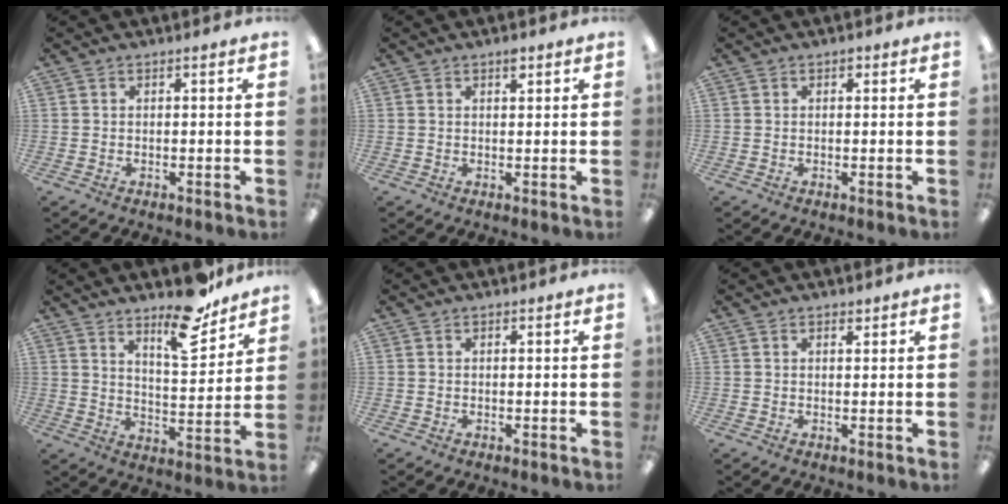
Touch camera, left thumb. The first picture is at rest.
{"total": 1.9, "force": [1.3, 0.8, 1.2], "torque": [-0.010, -0.005, 0.019]}
{"total": 1.0, "force": [0.5, 0.7, 0.6], "torque": [-0.004, 0.001, 0.006]}
{"total": 13.7, "force": [10.8, 4.3, 7.3], "torque": [-0.092, -0.077, 0.182]}
{"total": 0.0}
{"total": 1.3, "force": [1.1, 0.6, 0.5], "torque": [-0.003, -0.002, 0.018]}